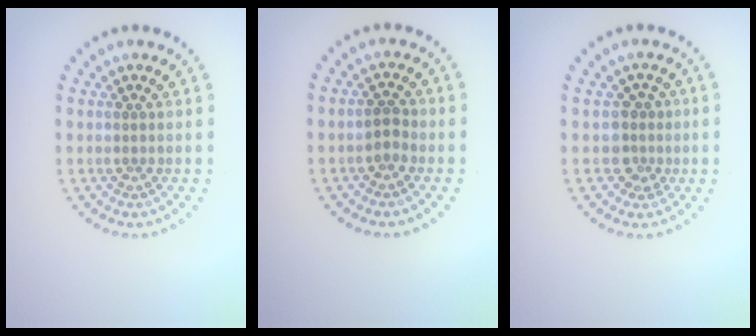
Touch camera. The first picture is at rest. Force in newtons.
{"total": 1.5, "press": 1.4, "slide": 0.4}
{"total": 2.2, "press": 1.7, "slide": 1.4}